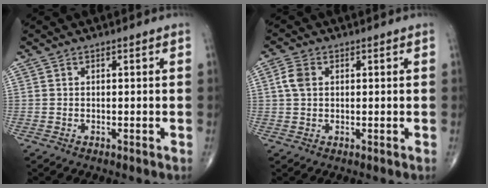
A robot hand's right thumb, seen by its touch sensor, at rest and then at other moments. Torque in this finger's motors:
{"motor_torque": [-0.09, 0.11, 0.01, -0.05, 0.02]}